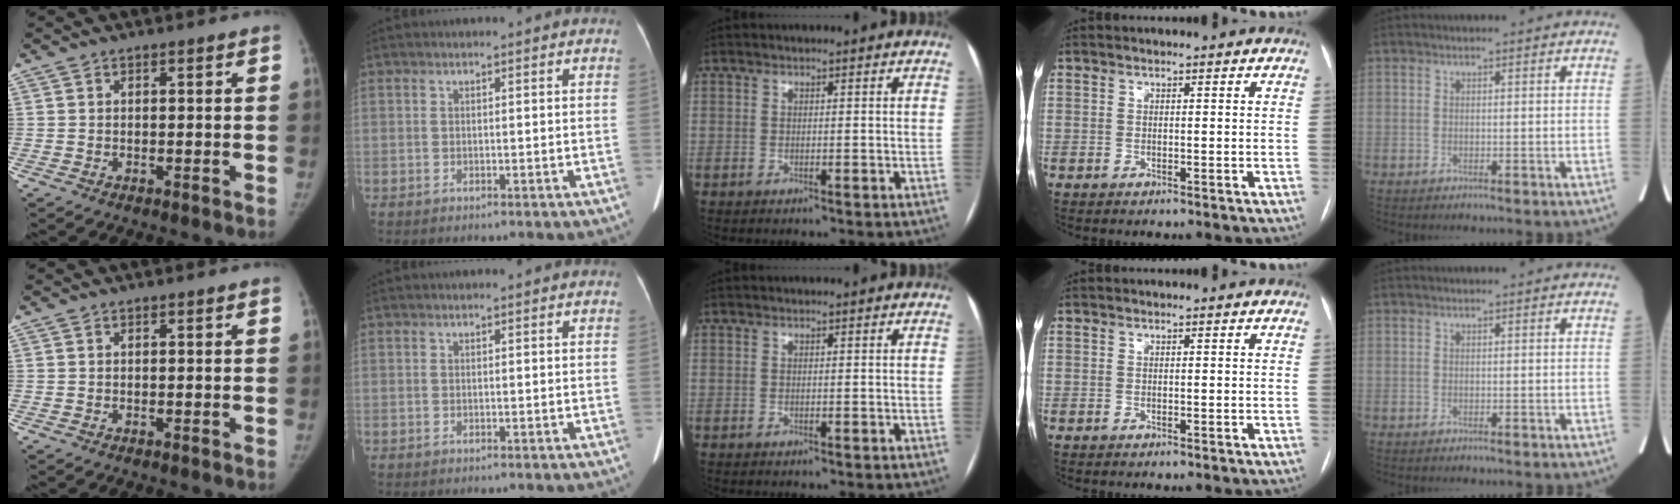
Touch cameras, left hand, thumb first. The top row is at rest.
{}